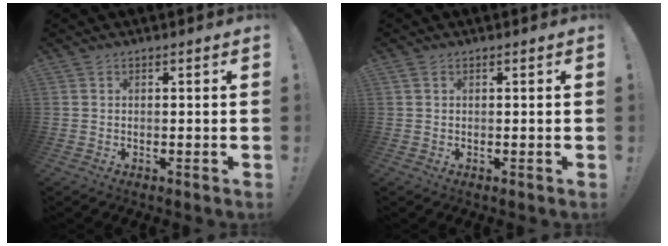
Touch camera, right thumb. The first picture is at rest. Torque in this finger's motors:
{"motor_torque": [0.01, -0.06, -0.12, 0.15, 0.00]}